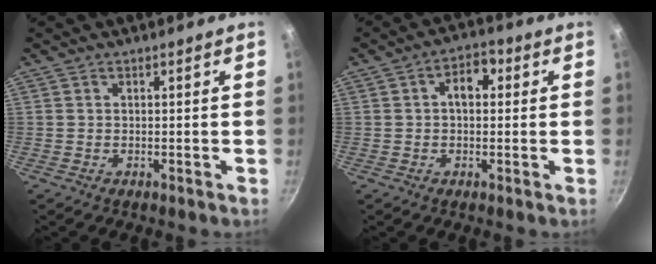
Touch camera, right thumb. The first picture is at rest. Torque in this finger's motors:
{"motor_torque": [-0.04, 0.07, 0.26, 0.58, 0.01]}